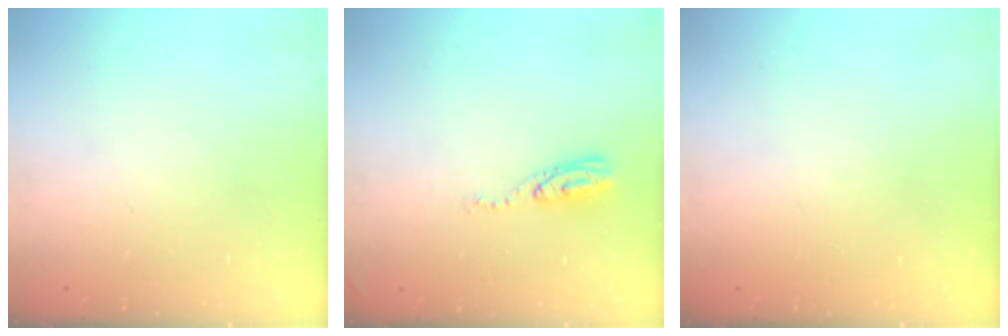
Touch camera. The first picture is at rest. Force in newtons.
{"total": 5.9, "press": 5.9, "slide": 0.4}
{"total": 0.0}